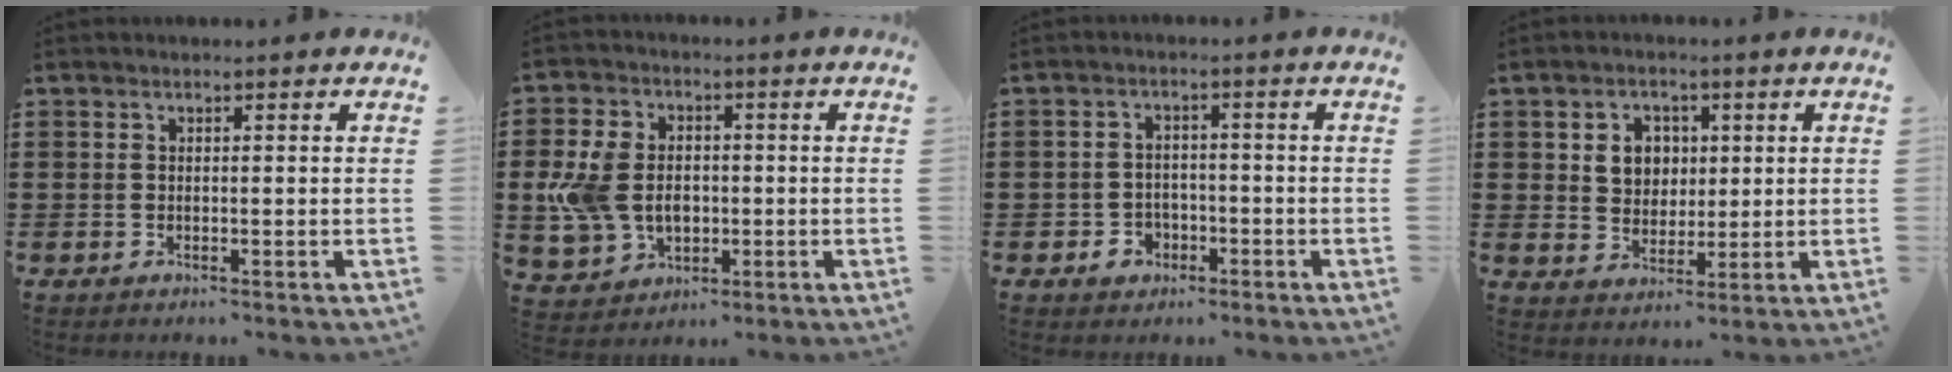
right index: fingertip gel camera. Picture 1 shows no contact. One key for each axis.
{"total": 8.8, "fx": -0.5, "fy": 6.7, "fz": 5.7, "tx": -0.154, "ty": 0.009, "tz": -0.012}
{"total": 2.9, "fx": -1.7, "fy": 2.2, "fz": 0.7, "tx": -0.020, "ty": 0.006, "tz": -0.037}
{"total": 4.9, "fx": 1.1, "fy": 4.4, "fz": 2.0, "tx": -0.050, "ty": 0.011, "tz": 0.015}